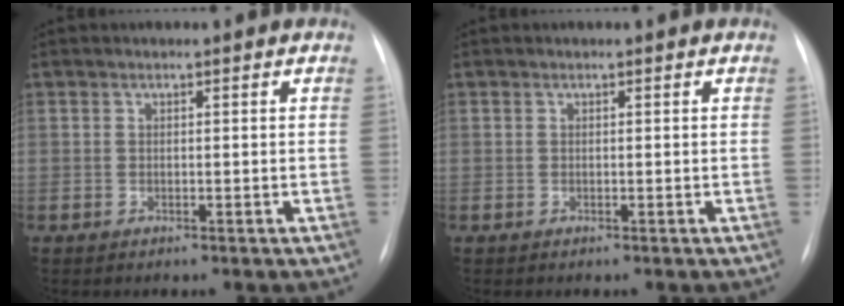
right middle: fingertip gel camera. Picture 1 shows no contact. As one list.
[{"total": 0.0}]